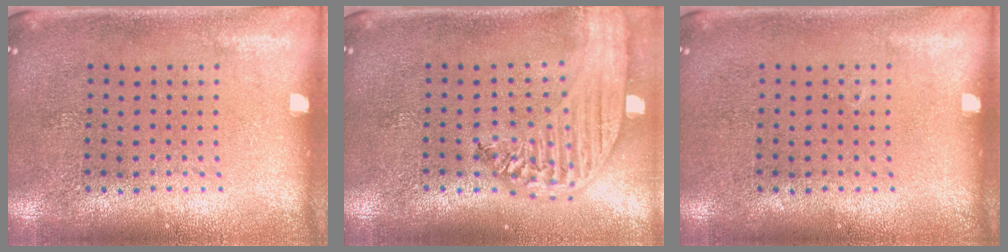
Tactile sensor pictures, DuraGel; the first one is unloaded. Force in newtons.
{"total": 2.9, "press": 2.4, "slide": 1.7}
{"total": 0.0}